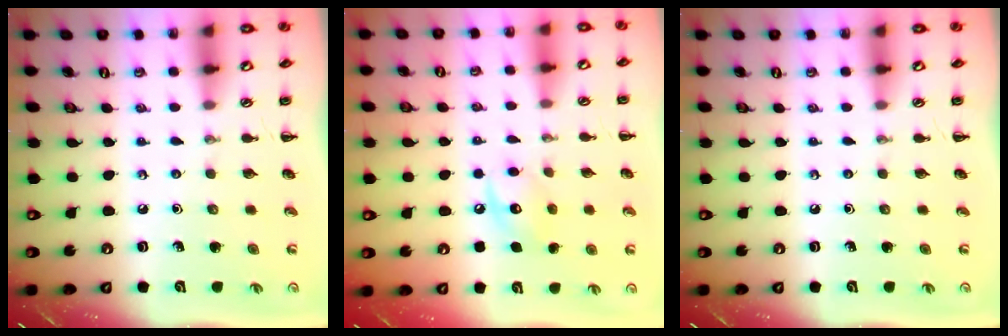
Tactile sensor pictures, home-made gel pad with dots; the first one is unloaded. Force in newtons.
{"total": 8.6, "press": 8.5, "slide": 0.6}
{"total": 0.0}